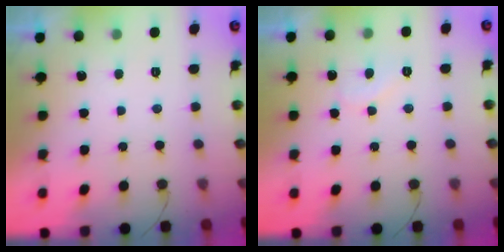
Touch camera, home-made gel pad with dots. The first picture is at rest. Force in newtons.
{"total": 5.9, "press": 5.9, "slide": 0.3}